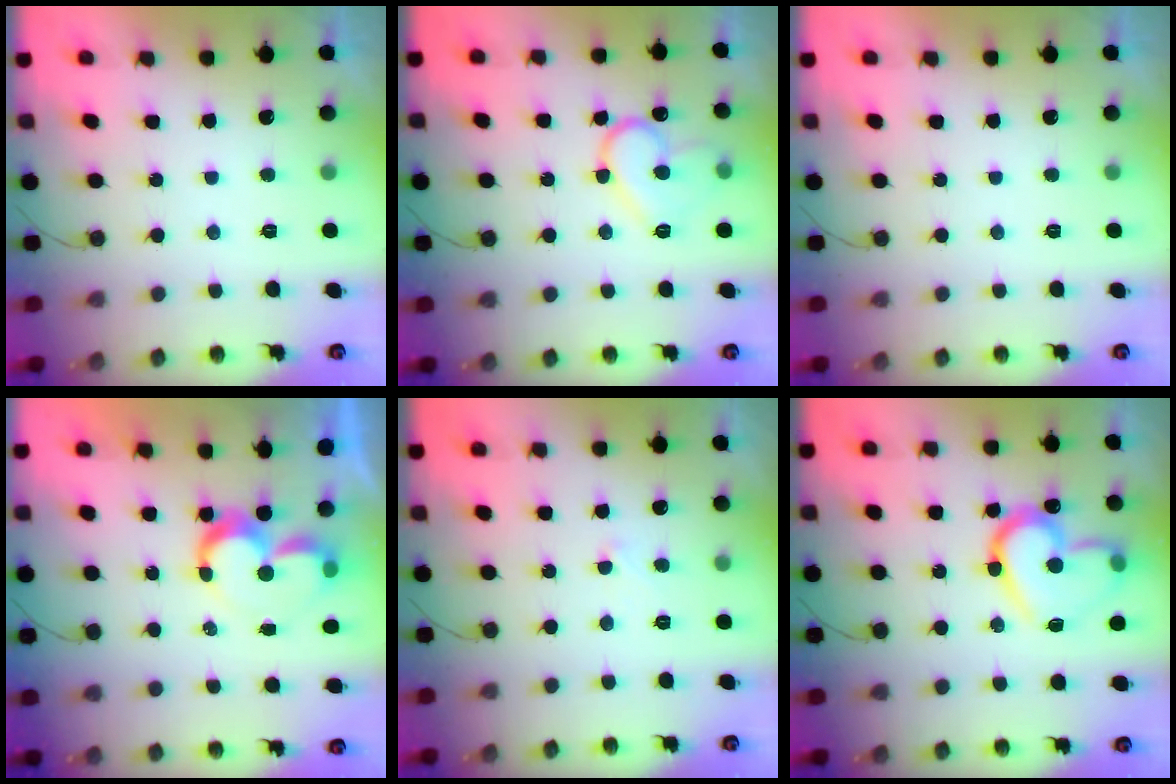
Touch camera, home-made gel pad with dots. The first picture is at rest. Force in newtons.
{"total": 13.7, "press": 13.7, "slide": 0.9}
{"total": 0.0}
{"total": 9.0, "press": 9.0, "slide": 0.9}
{"total": 3.1, "press": 3.1, "slide": 0.3}
{"total": 17.9, "press": 17.8, "slide": 2.4}